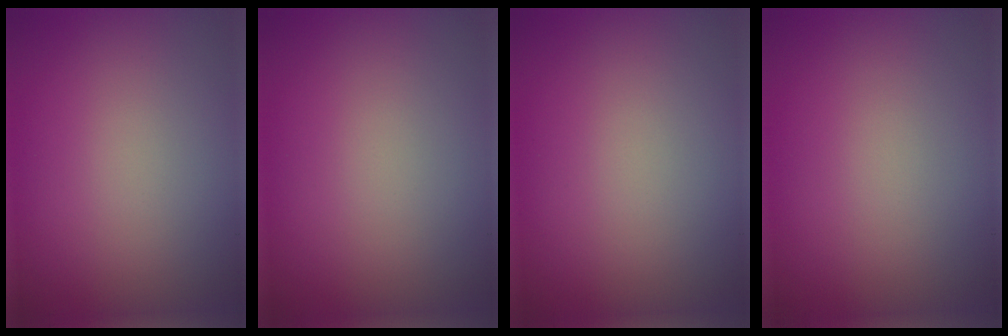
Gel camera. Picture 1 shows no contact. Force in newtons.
{"total": 0.0}
{"total": 0.0}
{"total": 0.0}